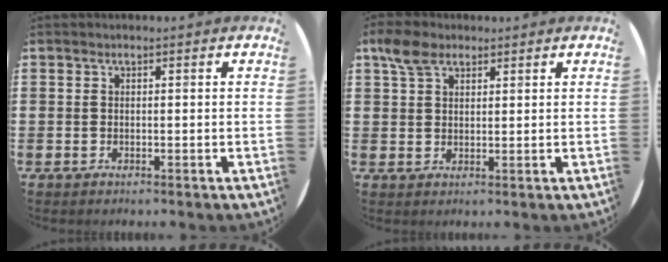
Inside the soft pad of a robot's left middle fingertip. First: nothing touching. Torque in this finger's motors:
{"motor_torque": [0.73, -0.48, 0.09, 0.04]}